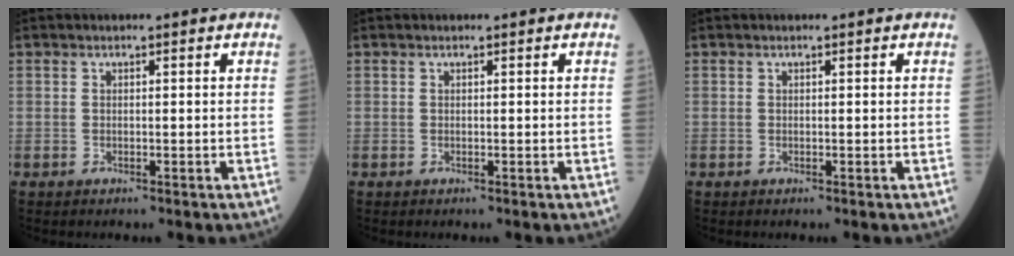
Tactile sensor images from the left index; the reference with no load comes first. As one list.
[{"total": 0.0}, {"total": 0.0}]